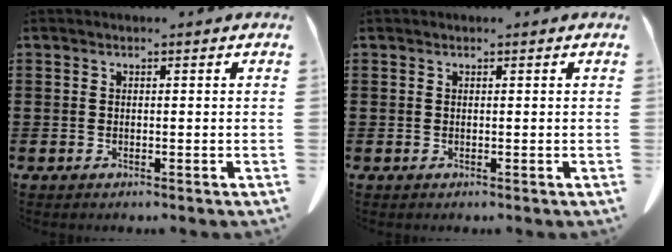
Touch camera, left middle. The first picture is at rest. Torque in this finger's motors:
{"motor_torque": [-0.09, 0.34, -0.03, 0.01]}